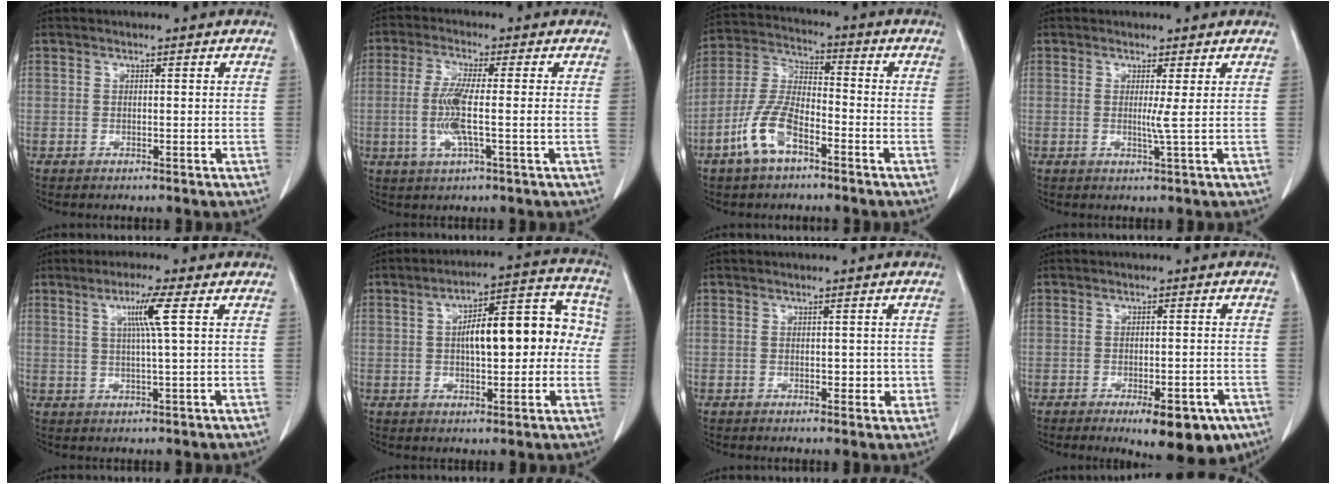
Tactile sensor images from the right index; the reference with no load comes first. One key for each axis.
{"total": 7.0, "fx": -1.0, "fy": 0.2, "fz": 6.9, "tx": -0.145, "ty": -0.006, "tz": -0.021}
{"total": 9.7, "fx": -5.1, "fy": 3.6, "fz": 7.3, "tx": -0.172, "ty": 0.004, "tz": -0.103}
{"total": 1.7, "fx": 0.3, "fy": -0.6, "fz": 1.5, "tx": -0.028, "ty": -0.005, "tz": 0.006}
{"total": 5.1, "fx": 1.6, "fy": -1.0, "fz": 4.8, "tx": -0.090, "ty": 0.000, "tz": 0.030}
{"total": 13.9, "fx": 0.7, "fy": 5.0, "fz": 12.9, "tx": -0.182, "ty": 0.050, "tz": 0.013}
{"total": 2.4, "fx": -0.3, "fy": 1.5, "fz": 1.9, "tx": -0.018, "ty": 0.003, "tz": 0.000}
{"total": 10.1, "fx": -6.4, "fy": 3.2, "fz": 7.0, "tx": -0.074, "ty": -0.004, "tz": -0.084}